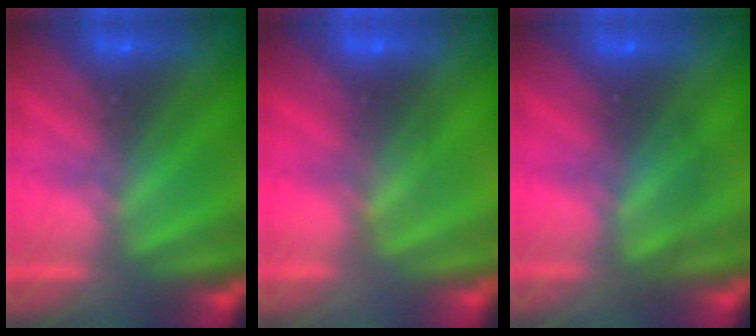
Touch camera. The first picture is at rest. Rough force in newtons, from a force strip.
{"total": 2.7}
{"total": 2.5}